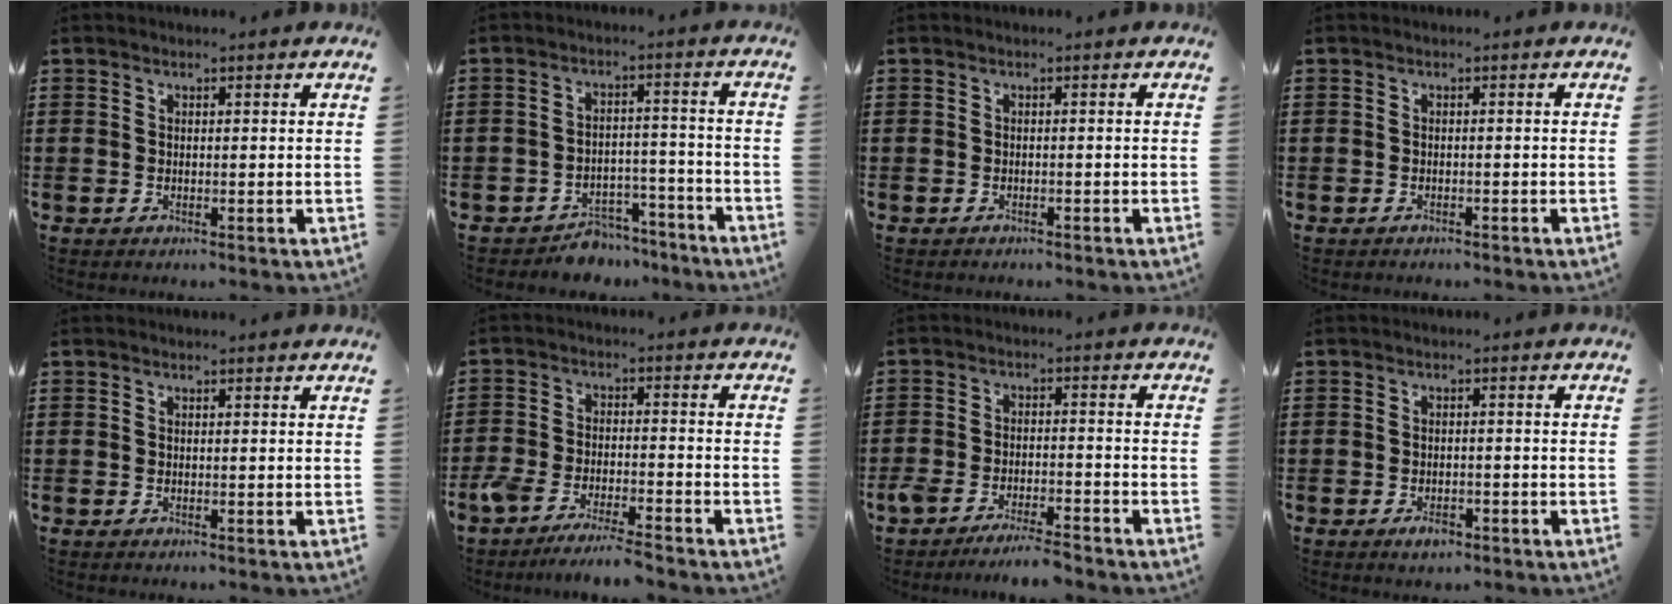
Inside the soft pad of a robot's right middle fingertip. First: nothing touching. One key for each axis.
{"total": 4.8, "fx": -4.7, "fy": 1.1, "fz": 0.4, "tx": -0.009, "ty": 0.011, "tz": -0.096}
{"total": 0.6, "fx": -0.6, "fy": 0.2, "fz": 0.0, "tx": 0.000, "ty": 0.002, "tz": -0.013}
{"total": 0.7, "fx": -0.7, "fy": 0.3, "fz": -0.1, "tx": 0.001, "ty": 0.003, "tz": -0.016}
{"total": 0.0}
{"total": 5.3, "fx": -5.0, "fy": 0.3, "fz": 1.8, "tx": -0.046, "ty": -0.006, "tz": -0.101}
{"total": 4.8, "fx": -4.5, "fy": 0.3, "fz": 1.8, "tx": -0.044, "ty": -0.007, "tz": -0.090}
{"total": 1.9, "fx": -1.3, "fy": 0.9, "fz": 1.1, "tx": -0.022, "ty": 0.001, "tz": -0.026}